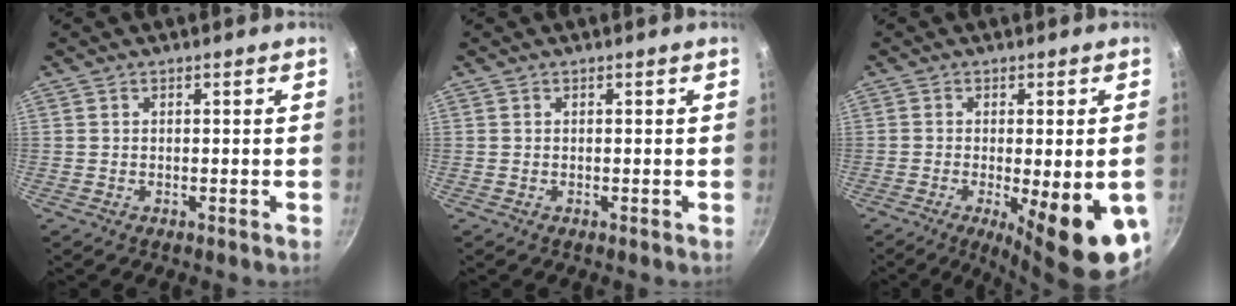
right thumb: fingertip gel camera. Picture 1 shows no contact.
{"total": 0.0}
{"total": 15.9, "force": [-4.9, 4.2, 14.5], "torque": [-0.181, -0.010, -0.057]}